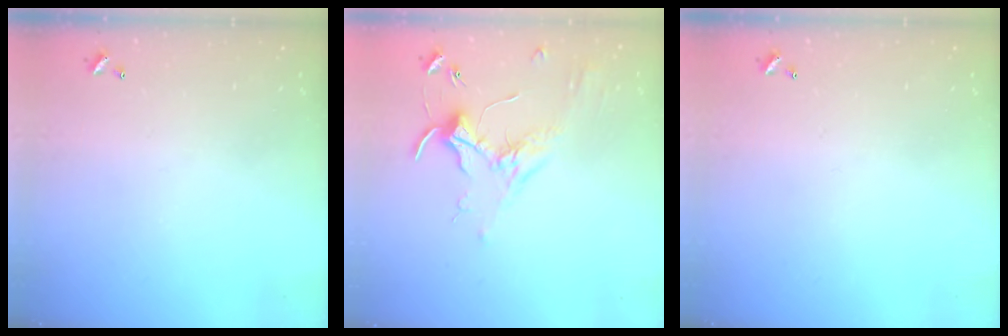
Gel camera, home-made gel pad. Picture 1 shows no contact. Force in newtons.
{"total": 1.8, "press": 1.8, "slide": 0.4}
{"total": 0.0}